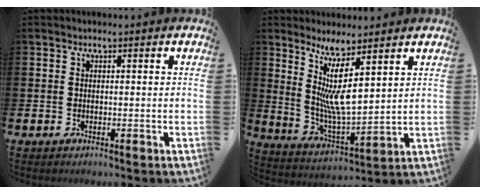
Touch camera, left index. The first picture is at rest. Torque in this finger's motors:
{"motor_torque": [1.17, -0.97, 1.05, 0.21]}